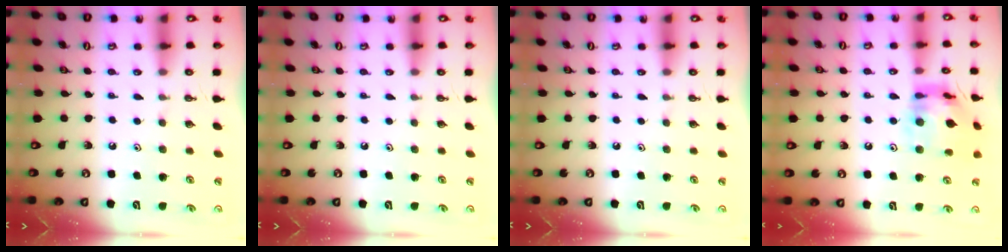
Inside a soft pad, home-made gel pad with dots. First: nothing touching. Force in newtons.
{"total": 0.0}
{"total": 0.0}
{"total": 15.4, "press": 15.3, "slide": 1.6}